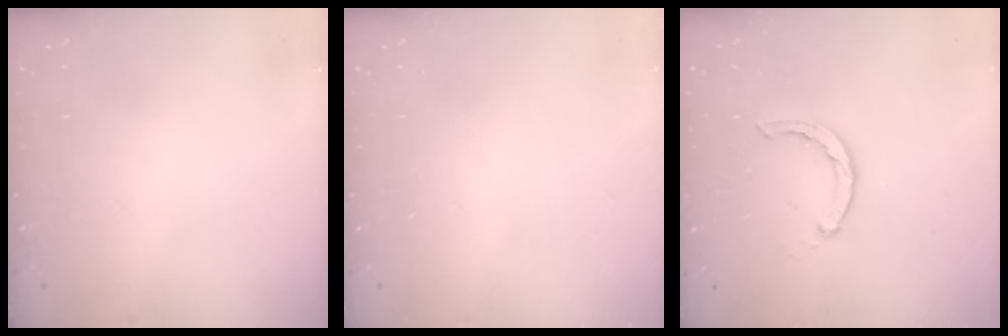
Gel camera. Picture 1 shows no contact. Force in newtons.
{"total": 0.0}
{"total": 2.3, "press": 2.3, "slide": 0.3}